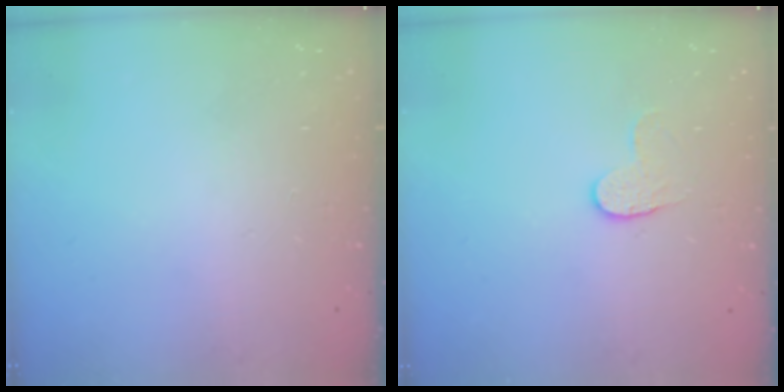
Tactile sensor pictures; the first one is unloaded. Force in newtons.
{"total": 4.5, "press": 4.5, "slide": 0.5}